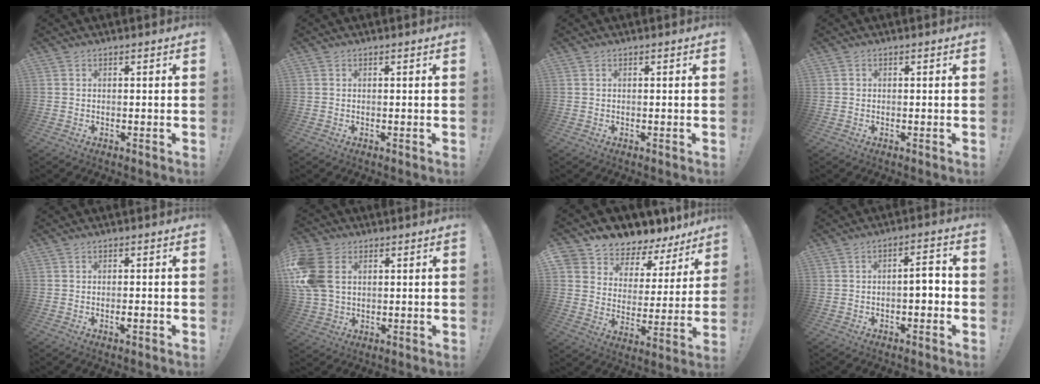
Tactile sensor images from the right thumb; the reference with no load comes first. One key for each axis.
{"total": 0.0}
{"total": 0.0}
{"total": 0.5, "fx": 0.0, "fy": 0.5, "fz": 0.0, "tx": 0.002, "ty": 0.001, "tz": -0.002}
{"total": 1.5, "fx": -0.7, "fy": 0.1, "fz": 1.4, "tx": -0.026, "ty": 0.001, "tz": -0.011}
{"total": 13.5, "fx": 3.1, "fy": 9.7, "fz": 8.9, "tx": -0.196, "ty": 0.000, "tz": 0.064}
{"total": 7.1, "fx": 5.9, "fy": 3.7, "fz": 1.2, "tx": -0.033, "ty": -0.062, "tz": 0.107}
{"total": 5.3, "fx": -1.2, "fy": 2.0, "fz": 4.7, "tx": -0.071, "ty": 0.009, "tz": -0.026}